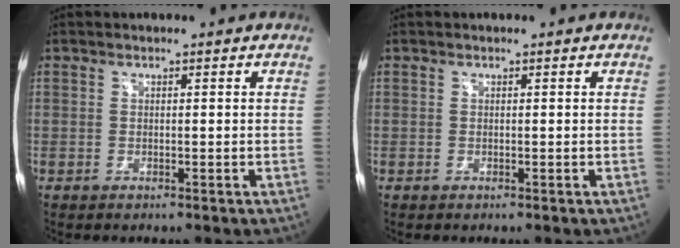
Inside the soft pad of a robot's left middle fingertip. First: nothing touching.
{"total": 0.0}